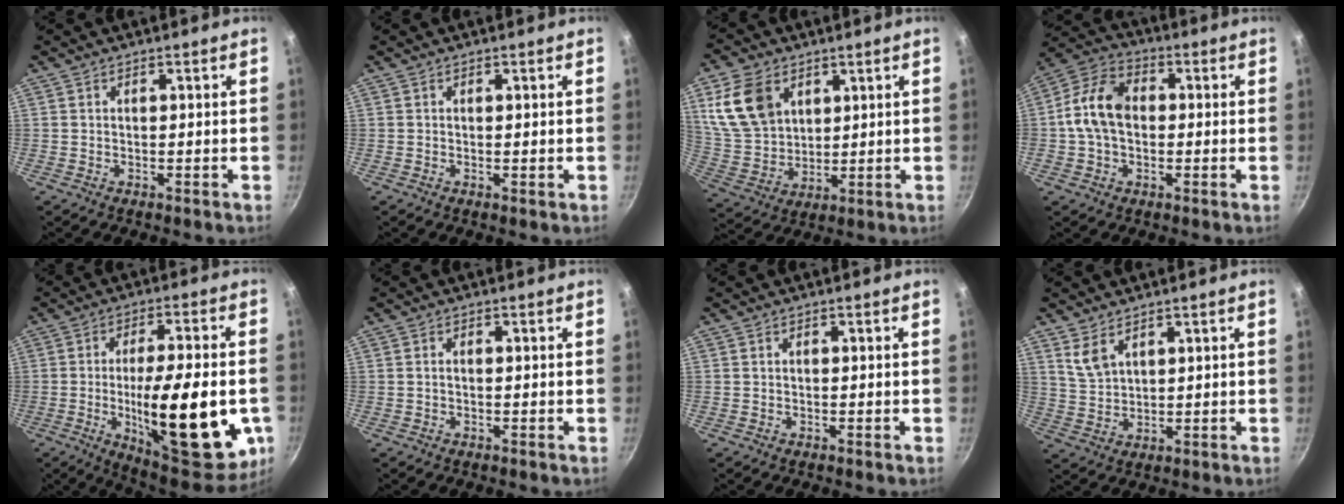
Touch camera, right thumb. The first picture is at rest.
{"total": 0.0}
{"total": 13.4, "force": [5.5, 9.4, 7.7], "torque": [-0.130, -0.017, 0.123]}
{"total": 11.1, "force": [0.1, 7.7, 8.0], "torque": [-0.135, 0.030, -0.017]}
{"total": 25.3, "force": [-5.1, 8.4, 23.3], "torque": [-0.313, -0.002, -0.066]}
{"total": 0.7, "force": [-0.2, 0.4, 0.6], "torque": [-0.013, 0.004, -0.003]}
{"total": 0.0}
{"total": 4.6, "force": [3.1, 2.2, 2.6], "torque": [-0.048, -0.019, 0.069]}